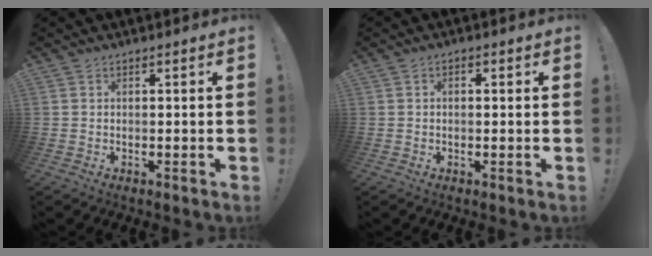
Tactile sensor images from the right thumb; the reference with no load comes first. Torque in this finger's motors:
{"motor_torque": [-0.05, -0.15, -0.05, 0.17, -0.02]}